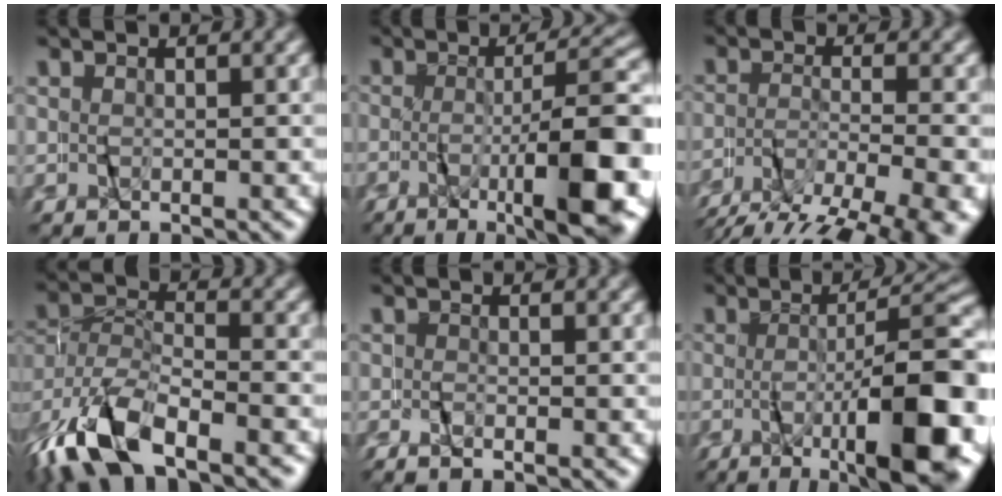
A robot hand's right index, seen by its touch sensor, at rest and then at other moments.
{"total": 10.4, "force": [-3.8, 2.1, 9.4], "torque": [-0.114, 0.003, -0.058]}
{"total": 7.2, "force": [-4.5, 2.7, 5.0], "torque": [-0.079, -0.022, -0.064]}
{"total": 6.7, "force": [-4.9, 3.1, 3.3], "torque": [-0.078, -0.021, -0.075]}
{"total": 0.8, "force": [-0.7, -0.1, 0.3], "torque": [-0.009, 0.002, -0.018]}
{"total": 12.5, "force": [-4.2, 3.0, 11.4], "torque": [-0.136, 0.005, -0.061]}